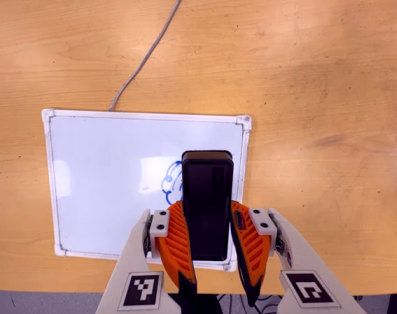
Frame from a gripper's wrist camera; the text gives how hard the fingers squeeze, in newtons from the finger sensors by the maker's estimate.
{"total": 8.6, "left": 6.0, "right": 11.2}